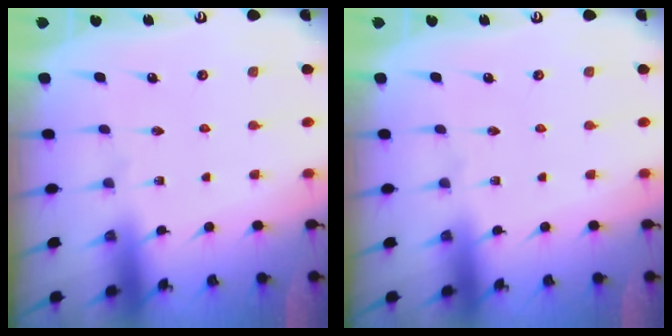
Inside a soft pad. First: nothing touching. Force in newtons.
{"total": 0.0}